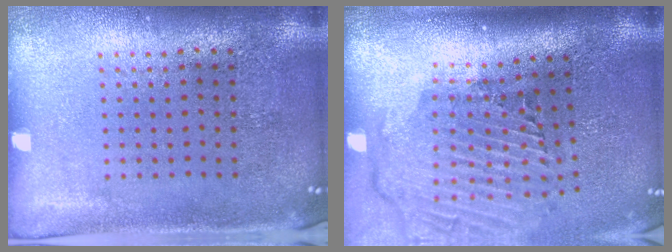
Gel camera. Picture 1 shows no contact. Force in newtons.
{"total": 3.0, "press": 2.1, "slide": 2.1}